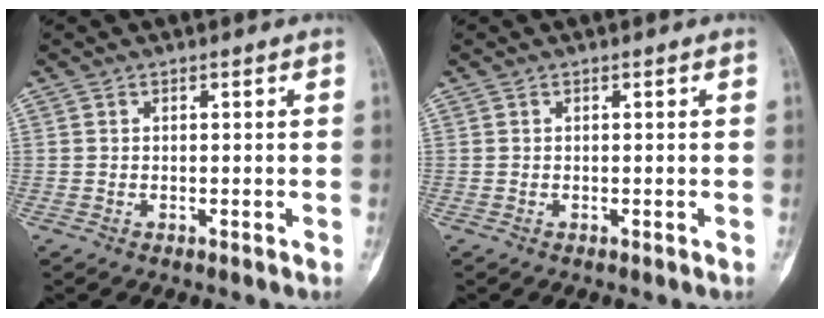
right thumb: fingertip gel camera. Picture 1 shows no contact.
{"total": 0.0}